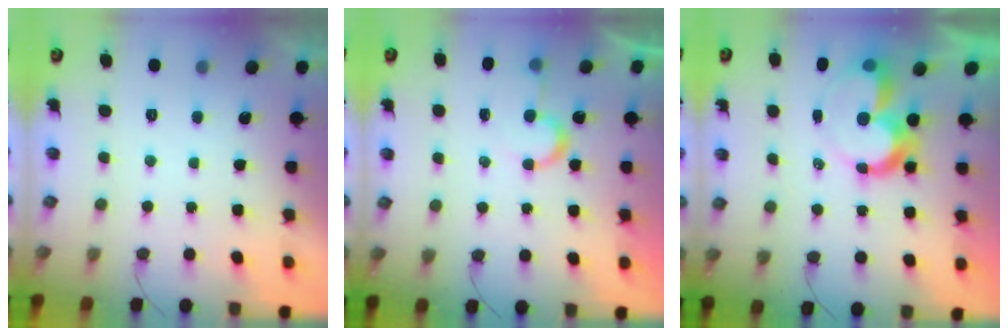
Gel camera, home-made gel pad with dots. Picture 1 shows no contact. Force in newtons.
{"total": 6.4, "press": 6.3, "slide": 0.6}
{"total": 10.5, "press": 10.4, "slide": 0.8}